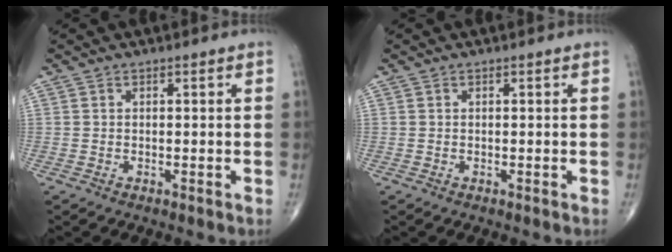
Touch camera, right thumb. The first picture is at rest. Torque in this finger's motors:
{"motor_torque": [0.08, 0.02, -0.14, -0.14, 0.01]}